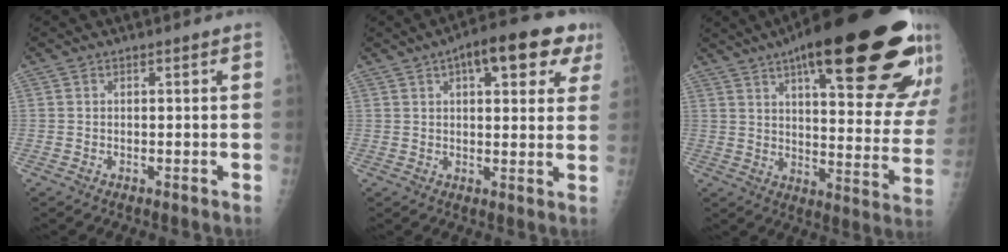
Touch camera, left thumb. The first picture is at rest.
{"total": 13.8, "force": [6.7, 5.6, 10.6], "torque": [-0.103, 0.001, 0.081]}
{"total": 32.8, "force": [18.9, 8.5, 25.4], "torque": [-0.281, -0.036, 0.269]}